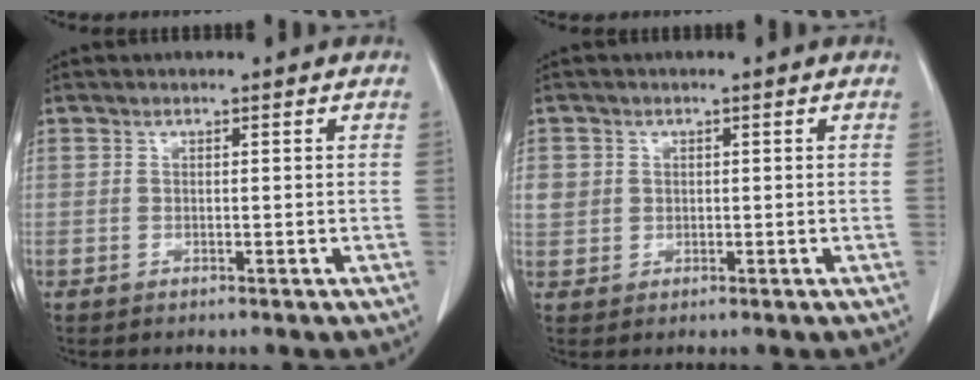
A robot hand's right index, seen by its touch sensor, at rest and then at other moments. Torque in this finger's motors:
{"motor_torque": [0.35, 0.04, 0.10, 0.04]}